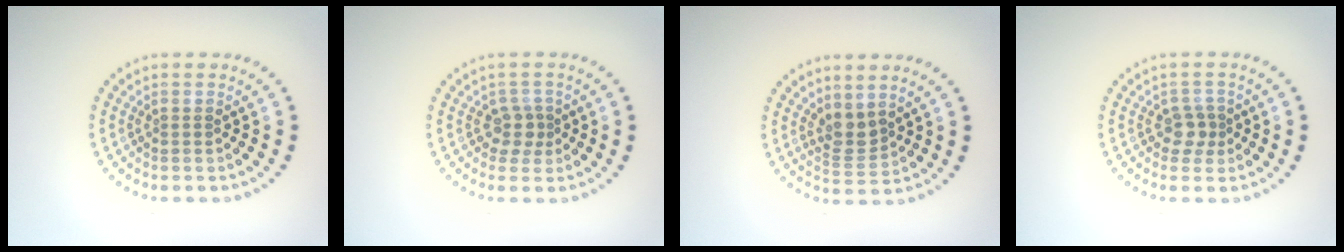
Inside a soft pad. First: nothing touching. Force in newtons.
{"total": 1.8, "press": 1.5, "slide": 1.1}
{"total": 2.3, "press": 1.9, "slide": 1.3}
{"total": 1.9, "press": 1.6, "slide": 1.0}